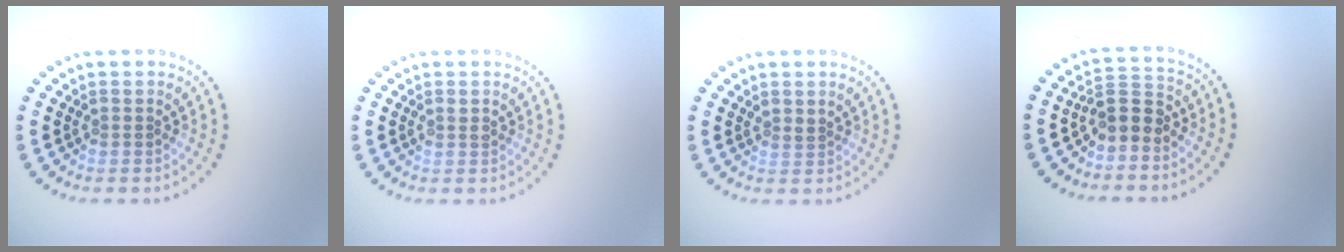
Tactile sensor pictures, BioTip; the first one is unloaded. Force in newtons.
{"total": 0.8, "press": 0.8, "slide": 0.2}
{"total": 0.6, "press": 0.3, "slide": 0.5}
{"total": 2.6, "press": 2.3, "slide": 1.3}